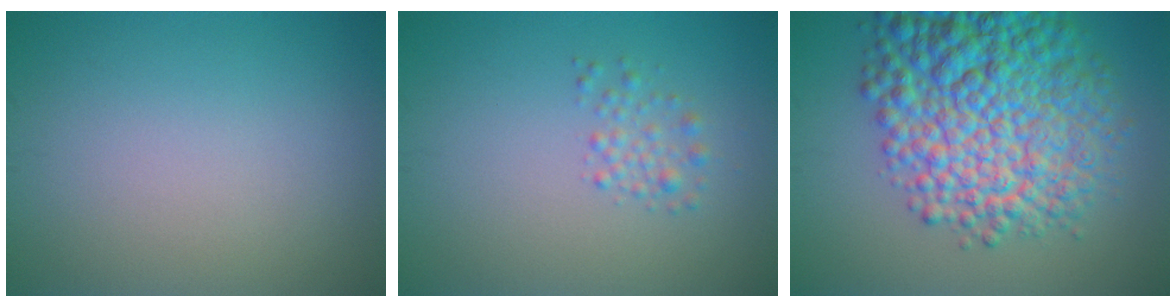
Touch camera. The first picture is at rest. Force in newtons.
{"total": 1.5, "press": 1.5, "slide": 0.1}
{"total": 12.2, "press": 12.2, "slide": 0.3}